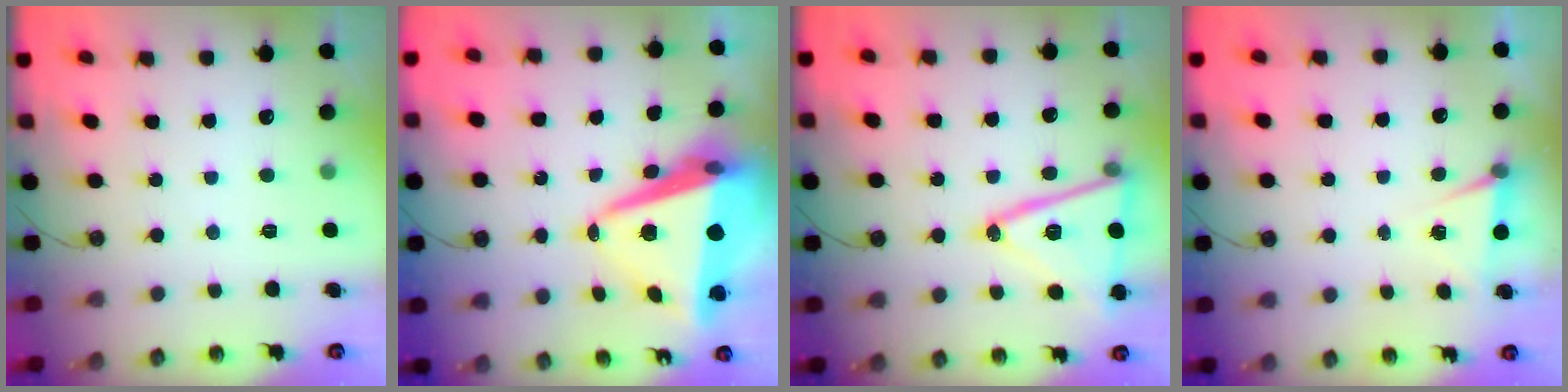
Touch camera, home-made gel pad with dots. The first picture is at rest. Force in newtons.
{"total": 16.3, "press": 16.0, "slide": 2.9}
{"total": 18.5, "press": 18.2, "slide": 3.2}
{"total": 4.9, "press": 1.9, "slide": 4.5}